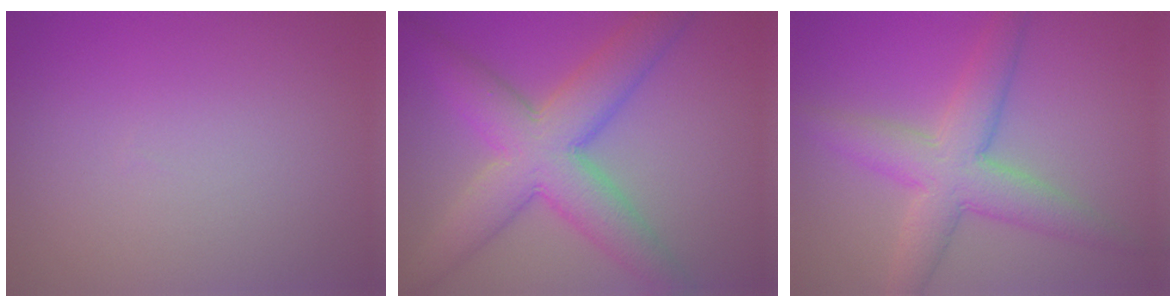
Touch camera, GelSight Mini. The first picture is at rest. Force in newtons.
{"total": 8.4, "press": 8.4, "slide": 0.5}
{"total": 5.8, "press": 5.8, "slide": 0.1}